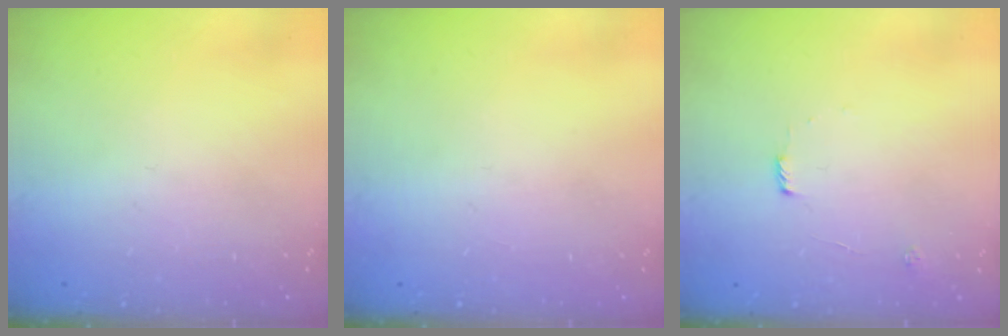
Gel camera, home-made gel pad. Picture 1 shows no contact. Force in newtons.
{"total": 0.0}
{"total": 5.8, "press": 5.8, "slide": 0.5}